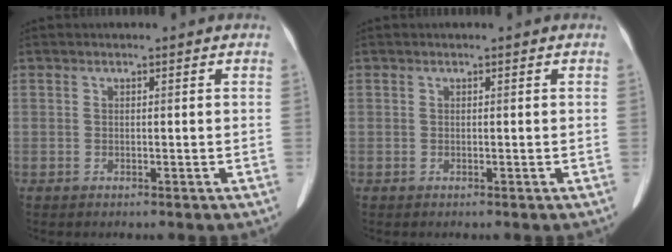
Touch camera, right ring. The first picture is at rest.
{"total": 0.0}